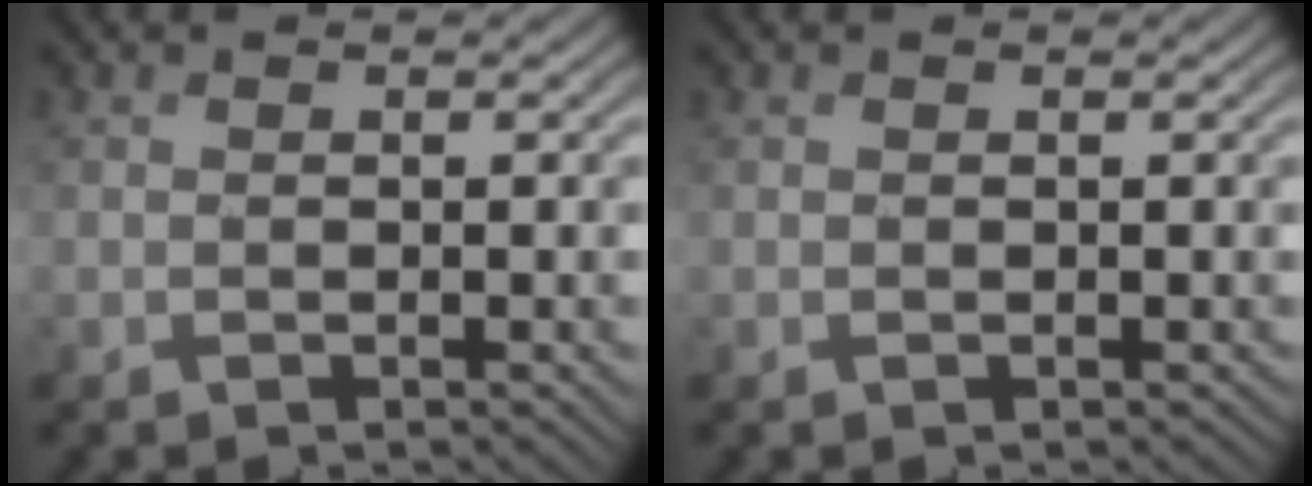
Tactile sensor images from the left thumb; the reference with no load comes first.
{"total": 0.0}